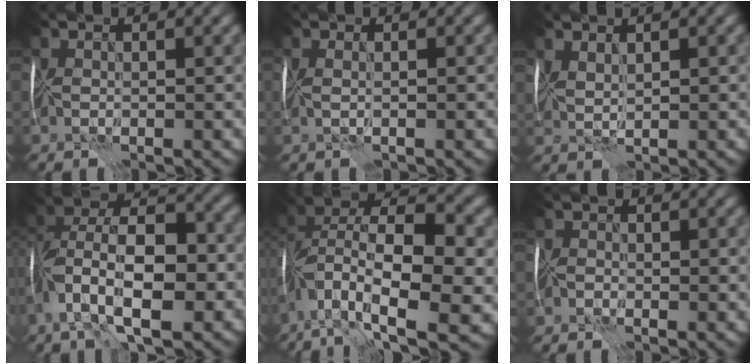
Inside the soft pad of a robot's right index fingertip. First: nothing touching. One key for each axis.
{"total": 0.6, "fx": 0.2, "fy": -0.4, "fz": 0.4, "tx": -0.005, "ty": 0.007, "tz": 0.005}
{"total": 1.1, "fx": 1.0, "fy": -0.1, "fz": 0.4, "tx": -0.015, "ty": 0.001, "tz": 0.026}
{"total": 12.3, "fx": -4.3, "fy": 6.0, "fz": 9.8, "tx": -0.173, "ty": 0.006, "tz": -0.078}
{"total": 14.2, "fx": -4.0, "fy": 6.4, "fz": 12.0, "tx": -0.230, "ty": 0.011, "tz": -0.058}
{"total": 0.9, "fx": -0.8, "fy": 0.0, "fz": -0.2, "tx": 0.018, "ty": 0.005, "tz": -0.017}